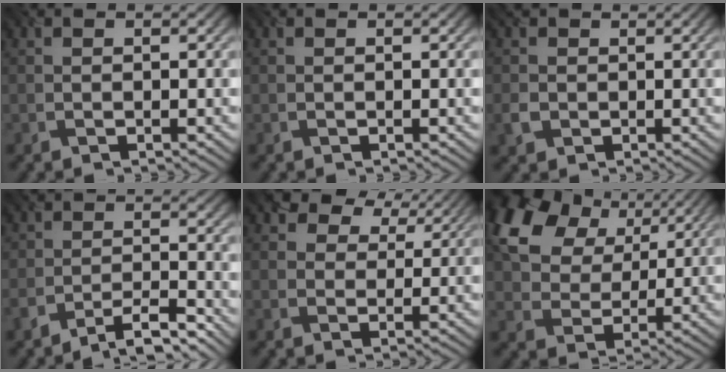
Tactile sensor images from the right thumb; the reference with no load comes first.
{"total": 0.0}
{"total": 2.0, "force": [0.0, 1.9, 0.5], "torque": [-0.025, -0.004, -0.005]}
{"total": 5.0, "force": [-4.4, 1.2, 2.0], "torque": [-0.034, 0.003, -0.084]}
{"total": 8.3, "force": [5.7, 5.0, 3.4], "torque": [-0.083, 0.006, 0.086]}
{"total": 14.0, "force": [7.1, 9.1, 8.0], "torque": [-0.189, 0.024, 0.123]}